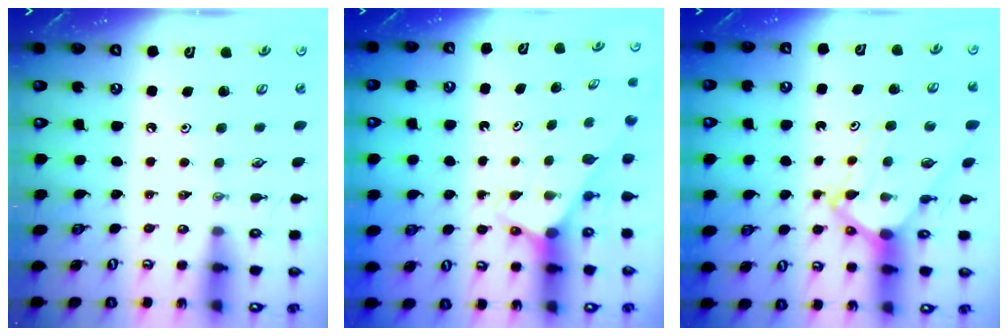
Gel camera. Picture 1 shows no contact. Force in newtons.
{"total": 2.7, "press": 2.7, "slide": 0.1}
{"total": 7.1, "press": 7.1, "slide": 0.8}